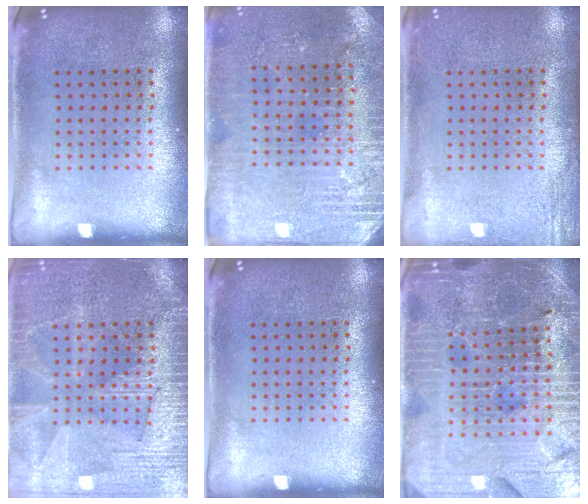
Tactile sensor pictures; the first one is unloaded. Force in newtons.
{"total": 2.8, "press": 2.8, "slide": 0.4}
{"total": 1.8, "press": 1.8, "slide": 0.2}
{"total": 5.3, "press": 5.2, "slide": 0.7}
{"total": 0.0}
{"total": 4.9, "press": 4.7, "slide": 1.5}